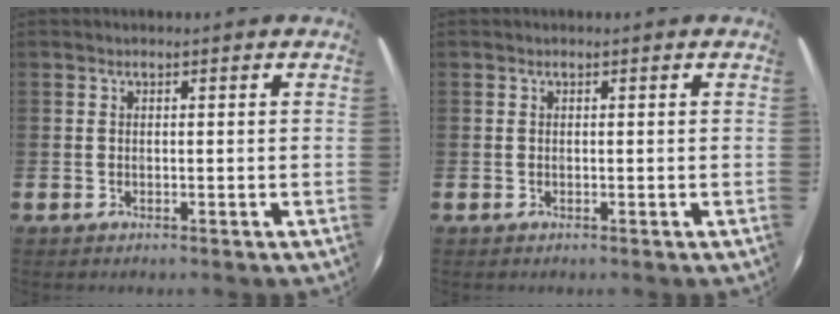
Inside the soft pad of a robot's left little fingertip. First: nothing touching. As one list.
[{"total": 0.0}]